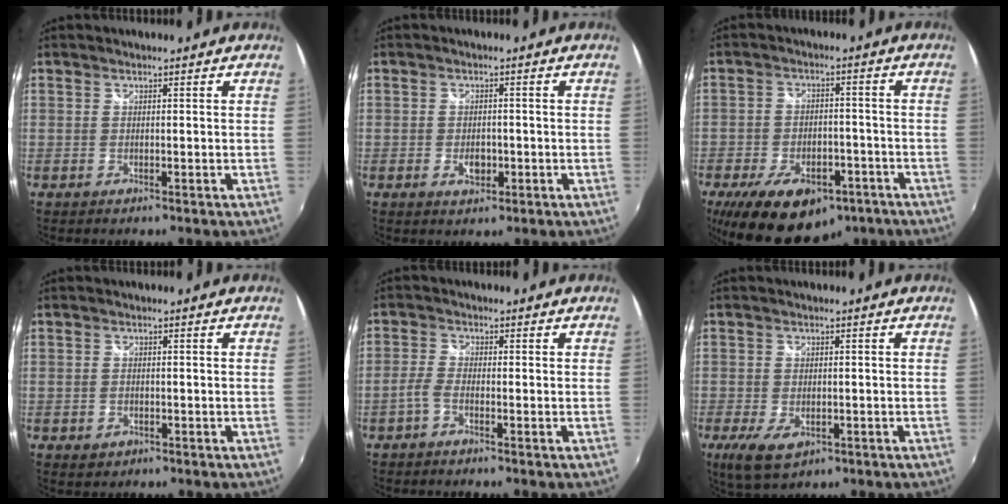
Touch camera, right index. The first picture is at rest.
{"total": 2.9, "force": [-0.9, 1.9, 2.0], "torque": [-0.033, -0.002, -0.014]}
{"total": 17.3, "force": [-10.9, 9.4, 9.7], "torque": [-0.205, -0.011, -0.158]}
{"total": 2.2, "force": [-1.0, 1.8, 0.9], "torque": [-0.019, -0.004, -0.013]}
{"total": 2.1, "force": [-1.4, 0.6, 1.4], "torque": [-0.043, 0.003, -0.035]}
{"total": 6.6, "force": [-3.0, 3.6, 4.7], "torque": [-0.105, -0.023, -0.051]}